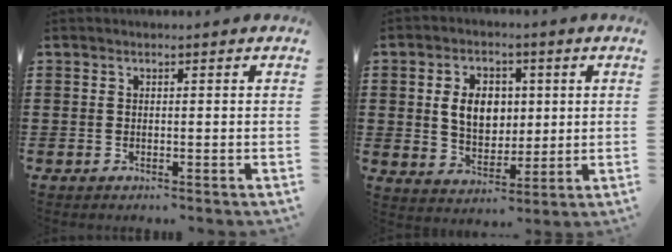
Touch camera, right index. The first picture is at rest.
{"total": 7.0, "force": [1.1, 5.2, 4.5], "torque": [-0.095, 0.010, 0.012]}